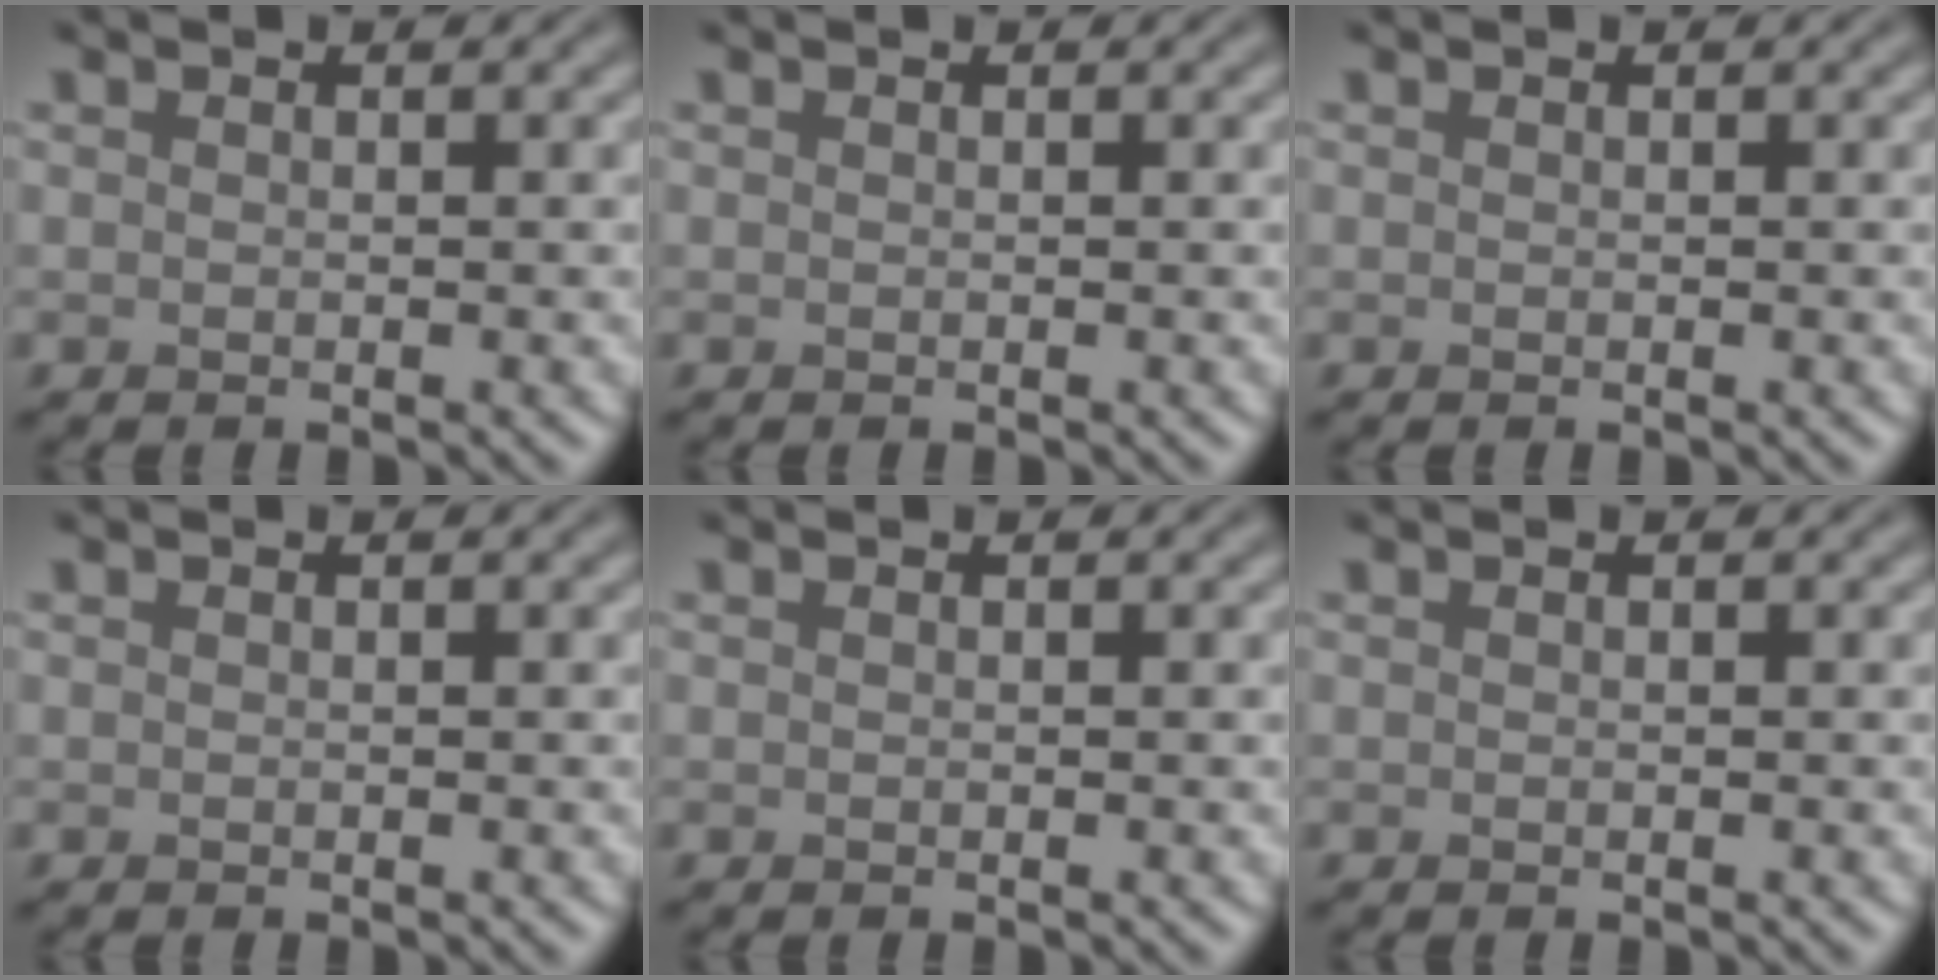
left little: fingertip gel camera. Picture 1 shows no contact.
{"total": 0.0}
{"total": 0.0}
{"total": 0.0}
{"total": 0.0}
{"total": 0.0}